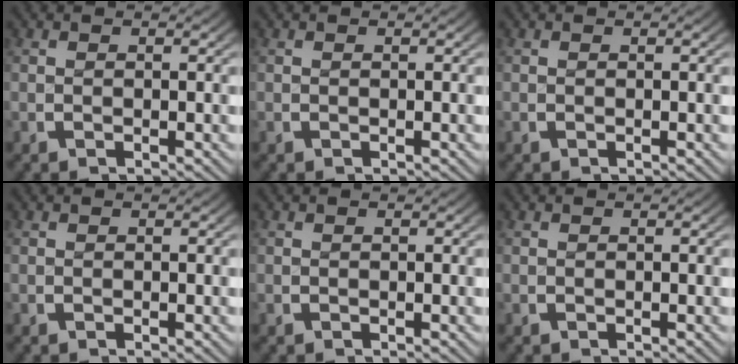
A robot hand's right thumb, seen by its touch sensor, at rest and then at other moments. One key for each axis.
{"total": 0.0}
{"total": 0.0}
{"total": 0.0}
{"total": 0.0}
{"total": 0.0}